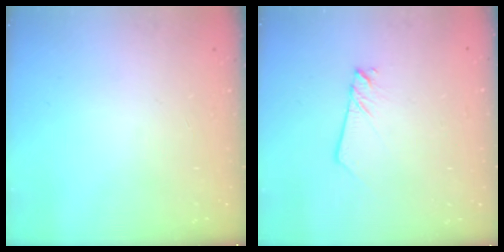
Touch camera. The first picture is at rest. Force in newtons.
{"total": 2.1, "press": 2.1, "slide": 0.1}